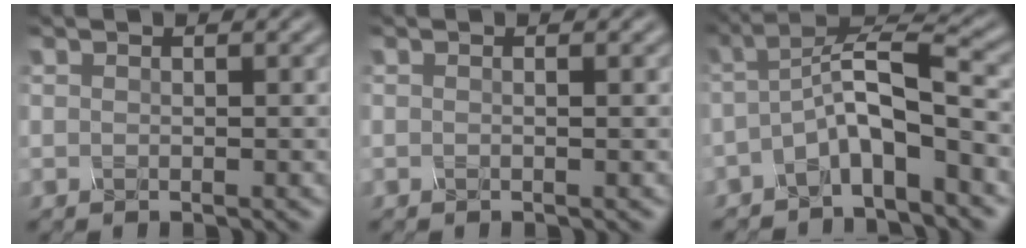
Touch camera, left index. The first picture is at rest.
{"total": 0.6, "force": [-0.1, 0.2, 0.6], "torque": [-0.006, -0.001, -0.008]}
{"total": 5.0, "force": [-1.9, 1.2, 4.4], "torque": [-0.084, 0.017, -0.042]}